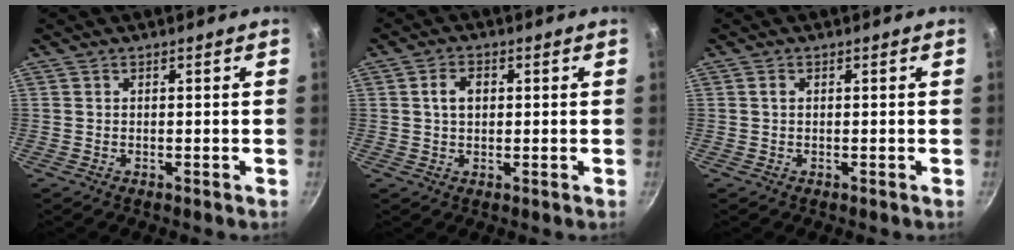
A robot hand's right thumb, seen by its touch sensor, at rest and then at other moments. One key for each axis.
{"total": 3.9, "fx": 0.7, "fy": 2.7, "fz": 2.7, "tx": -0.033, "ty": 0.006, "tz": 0.009}
{"total": 0.6, "fx": 0.1, "fy": 0.5, "fz": 0.4, "tx": -0.008, "ty": 0.003, "tz": 0.002}